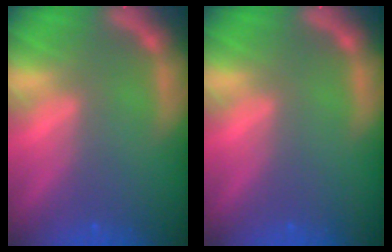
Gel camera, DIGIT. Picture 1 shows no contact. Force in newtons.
{"total": 0.0}